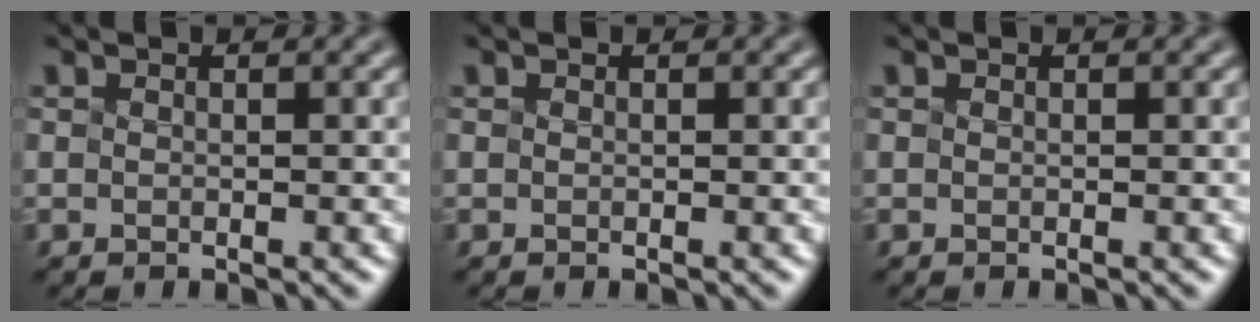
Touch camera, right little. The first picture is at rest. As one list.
[{"total": 0.0}, {"total": 0.0}]